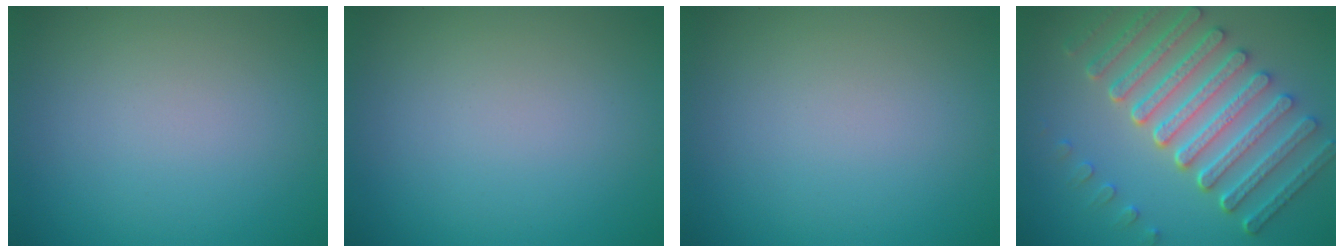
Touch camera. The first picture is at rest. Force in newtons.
{"total": 0.0}
{"total": 0.0}
{"total": 8.1, "press": 6.1, "slide": 5.3}